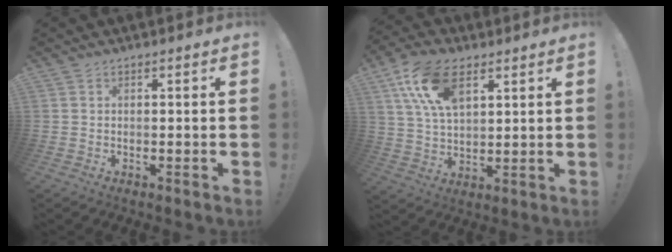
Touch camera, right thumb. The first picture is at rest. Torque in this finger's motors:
{"motor_torque": [0.37, 0.44, 1.23, 0.82, 0.08]}